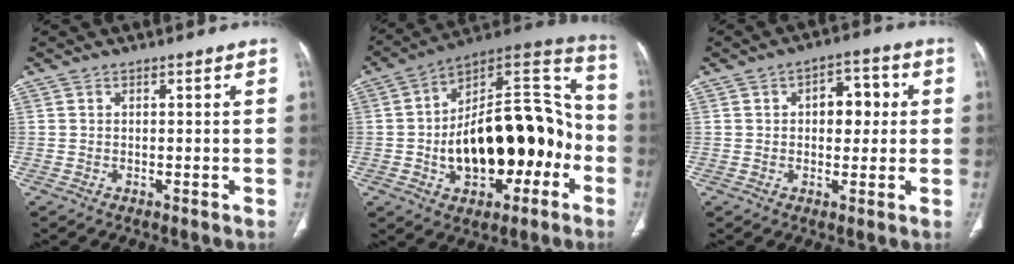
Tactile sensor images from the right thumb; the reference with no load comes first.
{"total": 27.9, "force": [-5.6, 15.2, 22.7], "torque": [-0.324, 0.059, -0.072]}
{"total": 7.3, "force": [1.1, 4.5, 5.6], "torque": [-0.049, 0.014, 0.014]}